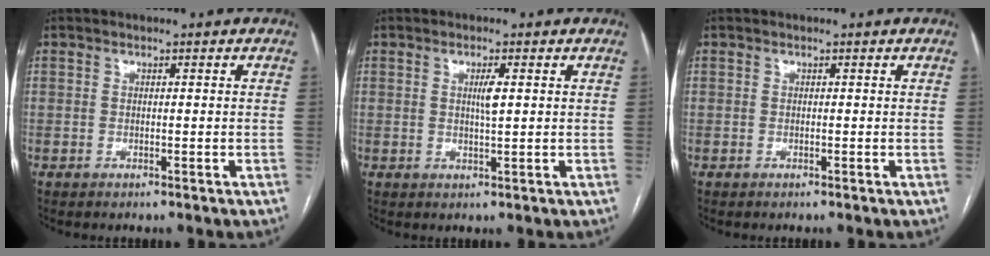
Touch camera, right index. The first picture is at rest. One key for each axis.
{"total": 2.5, "fx": 0.6, "fy": 0.2, "fz": 2.4, "tx": -0.042, "ty": -0.002, "tz": 0.010}
{"total": 0.0}